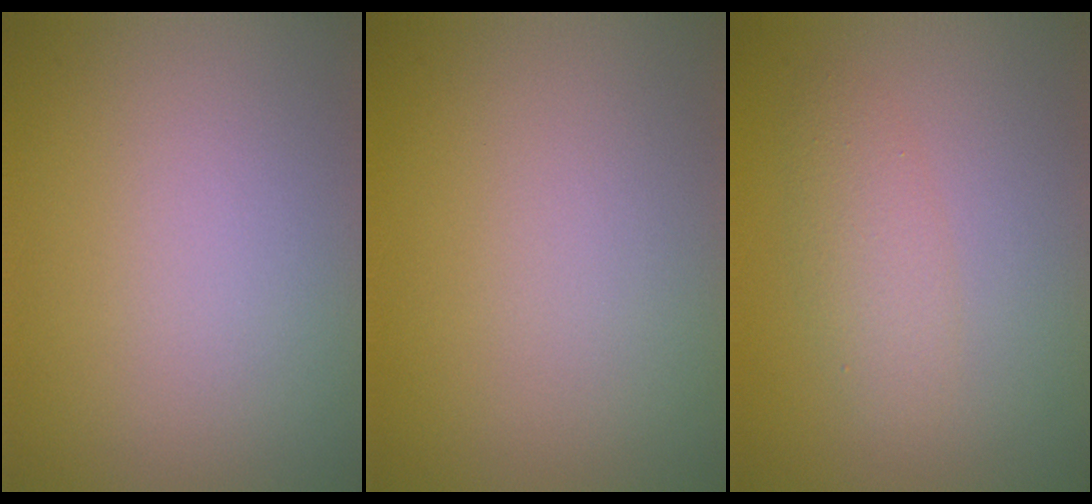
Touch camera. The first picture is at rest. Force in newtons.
{"total": 0.0}
{"total": 2.3, "press": 2.3, "slide": 0.1}